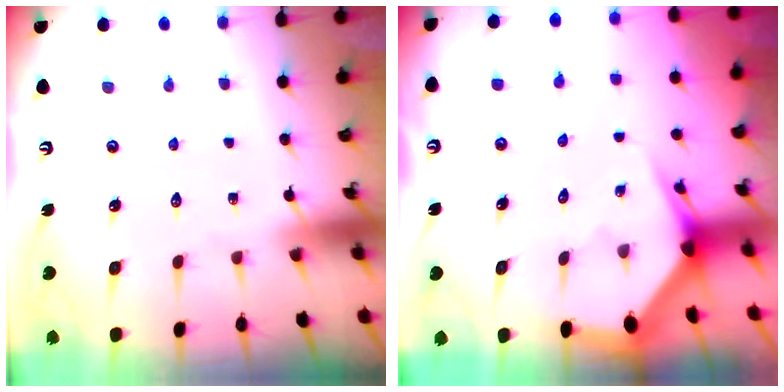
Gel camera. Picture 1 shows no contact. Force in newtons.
{"total": 2.9, "press": 2.9, "slide": 0.1}